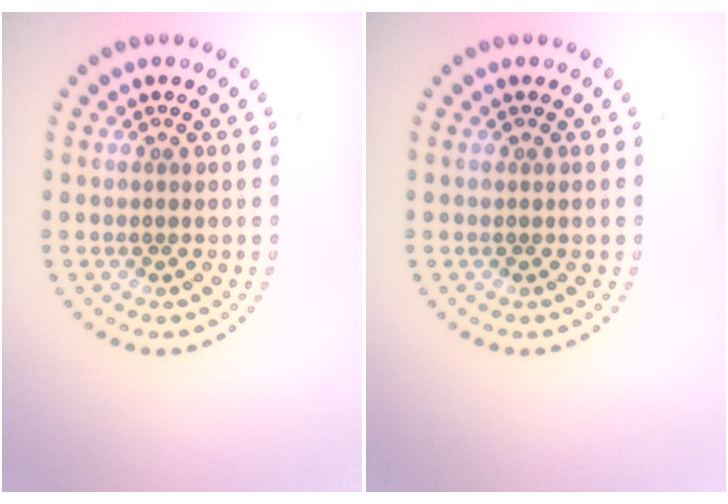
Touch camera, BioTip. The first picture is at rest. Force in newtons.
{"total": 0.0}